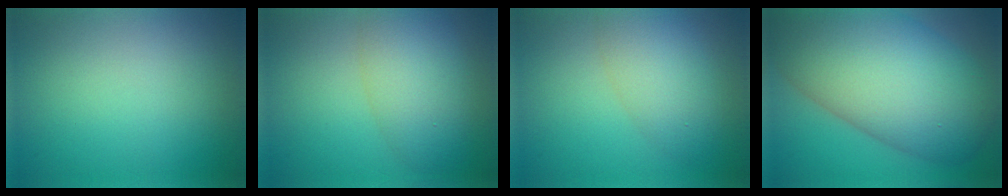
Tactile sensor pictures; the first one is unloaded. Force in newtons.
{"total": 5.8, "press": 5.8, "slide": 0.2}
{"total": 4.8, "press": 4.8, "slide": 0.2}
{"total": 15.7, "press": 15.6, "slide": 0.7}